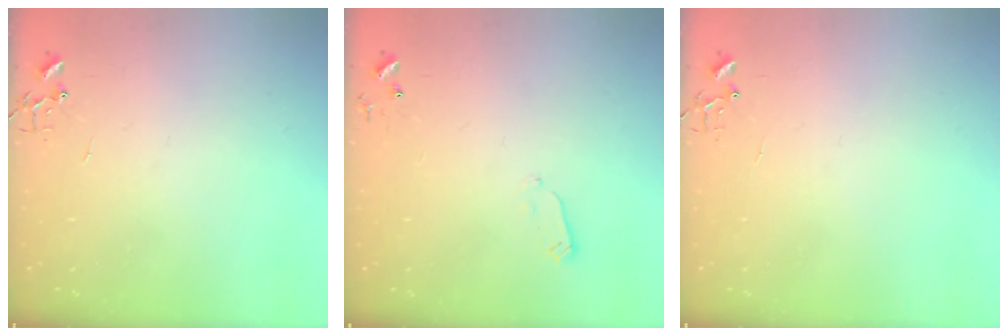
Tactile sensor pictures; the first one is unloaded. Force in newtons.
{"total": 2.4, "press": 2.3, "slide": 0.4}
{"total": 6.4, "press": 6.4, "slide": 0.6}